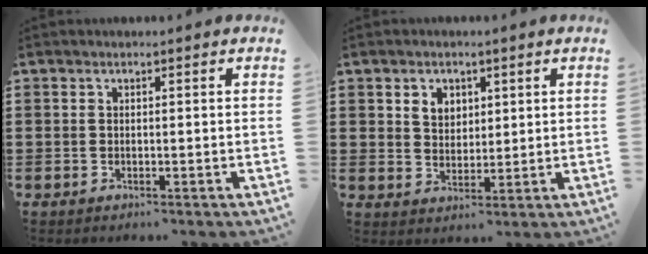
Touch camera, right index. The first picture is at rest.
{"total": 3.3, "force": [1.6, 2.7, 1.2], "torque": [-0.034, 0.011, 0.028]}